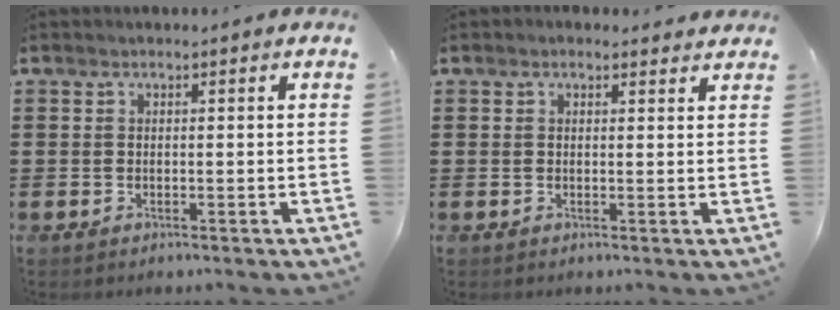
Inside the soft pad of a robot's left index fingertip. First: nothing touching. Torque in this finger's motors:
{"motor_torque": [1.73, -0.41, 0.95, 0.11]}